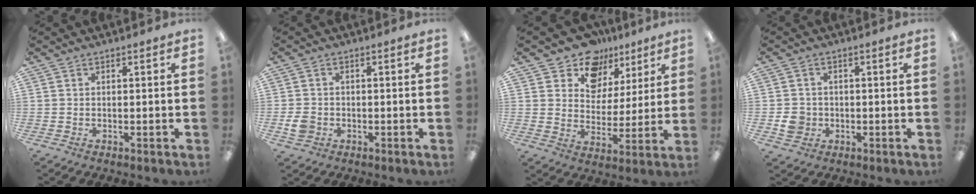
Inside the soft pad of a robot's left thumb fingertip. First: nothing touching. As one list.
[{"total": 3.3, "force": [-0.9, 2.8, 1.6], "torque": [-0.031, 0.005, -0.016]}, {"total": 11.9, "force": [9.1, 7.5, 1.9], "torque": [-0.046, -0.066, 0.172]}, {"total": 4.4, "force": [-0.8, 4.0, 1.6], "torque": [-0.011, 0.004, -0.013]}]